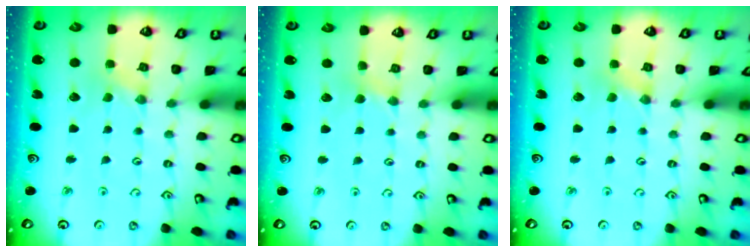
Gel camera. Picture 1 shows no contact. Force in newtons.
{"total": 2.4, "press": 2.4, "slide": 0.3}
{"total": 2.1, "press": 2.1, "slide": 0.3}